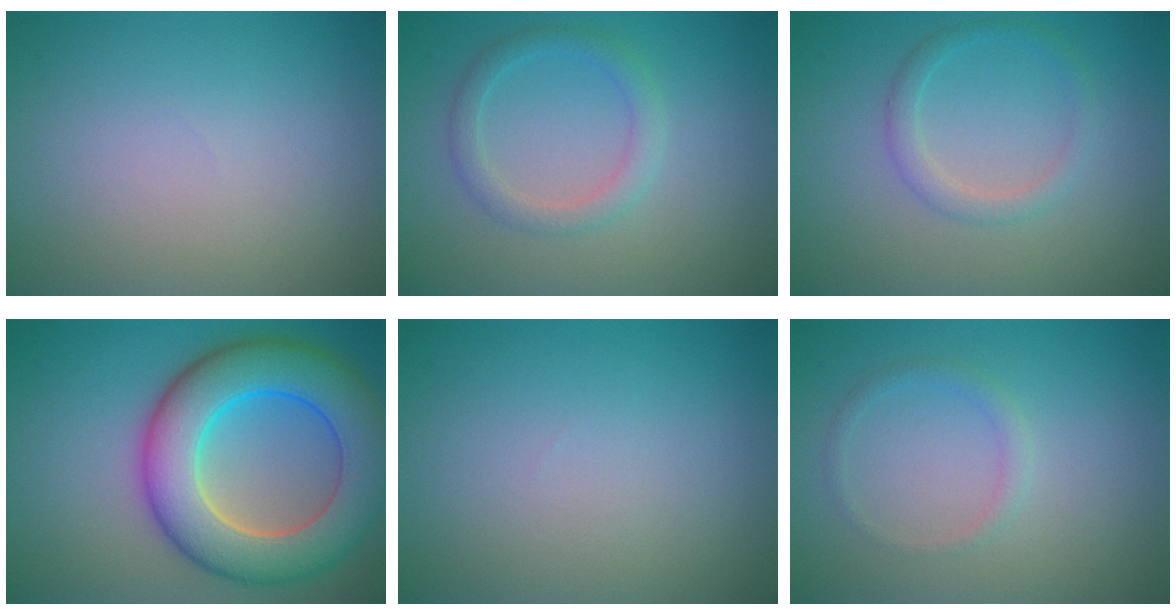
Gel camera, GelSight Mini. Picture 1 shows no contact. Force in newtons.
{"total": 2.3, "press": 2.3, "slide": 0.1}
{"total": 1.7, "press": 1.7, "slide": 0.0}
{"total": 10.8, "press": 10.8, "slide": 0.5}
{"total": 0.0}
{"total": 1.2, "press": 1.2, "slide": 0.0}